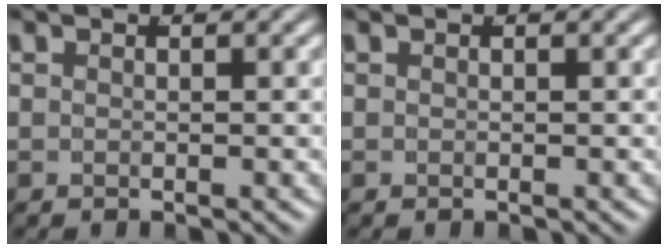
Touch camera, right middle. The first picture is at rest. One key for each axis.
{"total": 0.0}